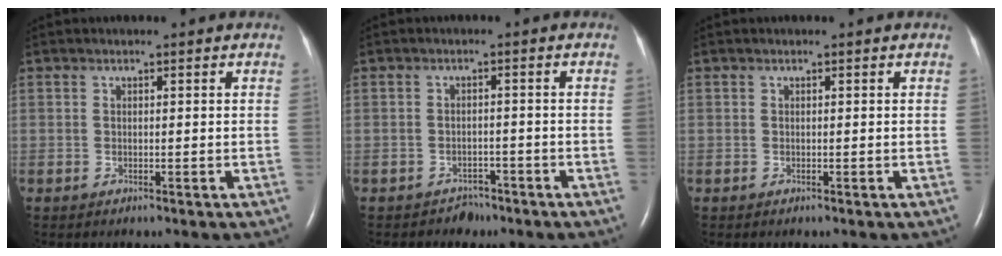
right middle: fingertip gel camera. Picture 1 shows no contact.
{"total": 2.2, "force": [-1.8, 1.3, -0.2], "torque": [-0.005, 0.006, -0.025]}
{"total": 0.0}